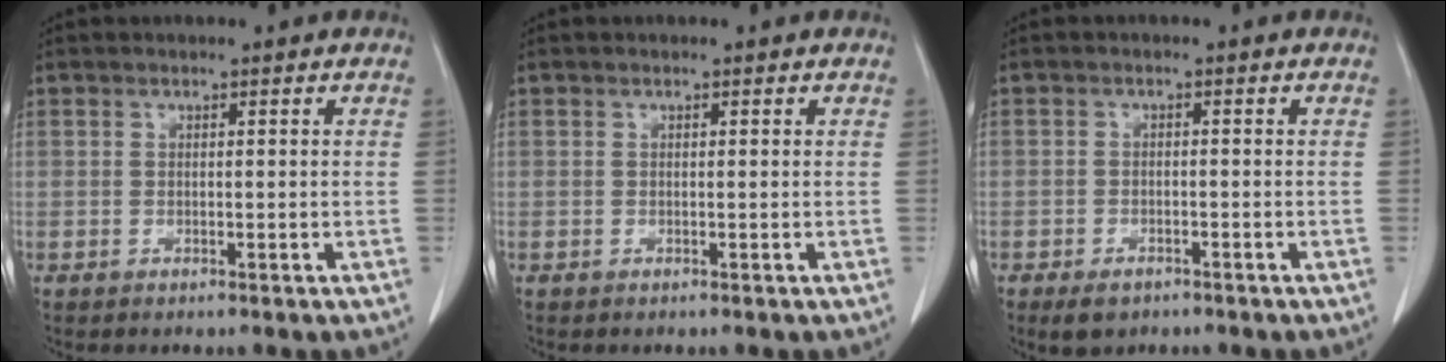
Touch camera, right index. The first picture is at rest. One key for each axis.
{"total": 0.0}
{"total": 3.1, "fx": -2.1, "fy": 1.8, "fz": 1.4, "tx": -0.020, "ty": -0.001, "tz": -0.025}